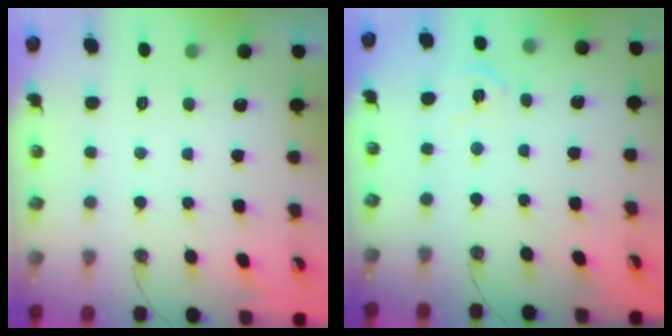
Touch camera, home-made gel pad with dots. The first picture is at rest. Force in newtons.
{"total": 6.5, "press": 6.4, "slide": 0.7}